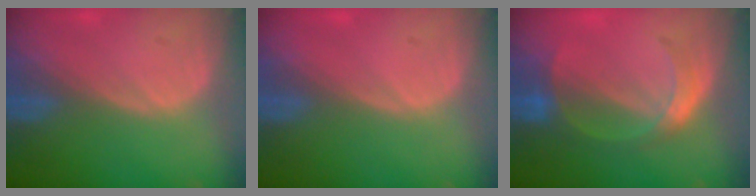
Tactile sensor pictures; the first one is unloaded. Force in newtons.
{"total": 0.0}
{"total": 5.3, "press": 5.2, "slide": 1.2}